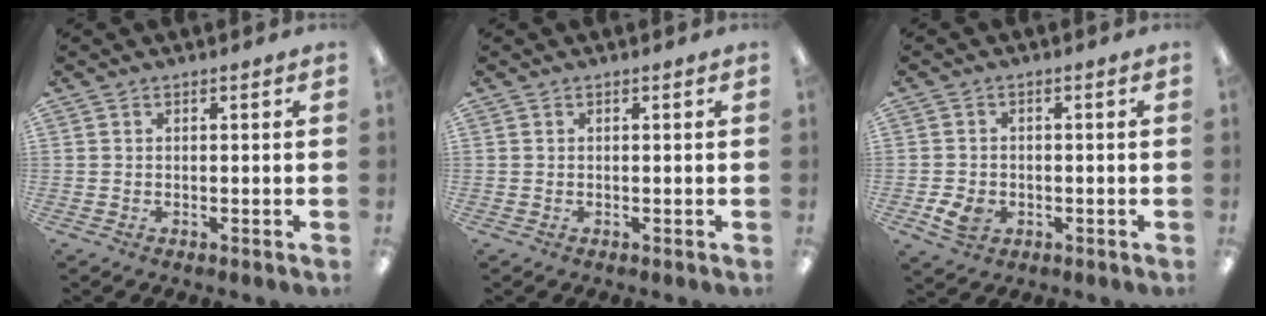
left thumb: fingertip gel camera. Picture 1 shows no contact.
{"total": 0.0}
{"total": 4.4, "force": [-1.5, 3.4, 2.4], "torque": [-0.049, 0.004, -0.025]}